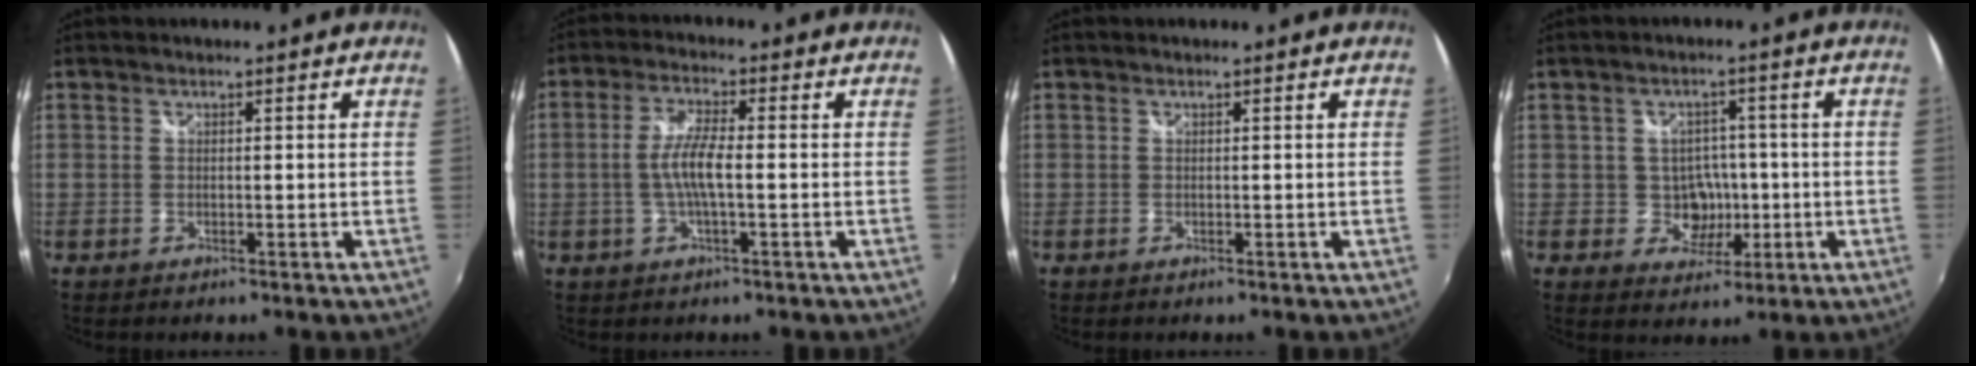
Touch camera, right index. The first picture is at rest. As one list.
[{"total": 6.0, "force": [-0.9, 0.9, 5.8], "torque": [-0.116, 0.002, -0.016]}, {"total": 0.0}, {"total": 5.1, "force": [-0.8, 4.8, 1.5], "torque": [-0.034, 0.012, 0.001]}]